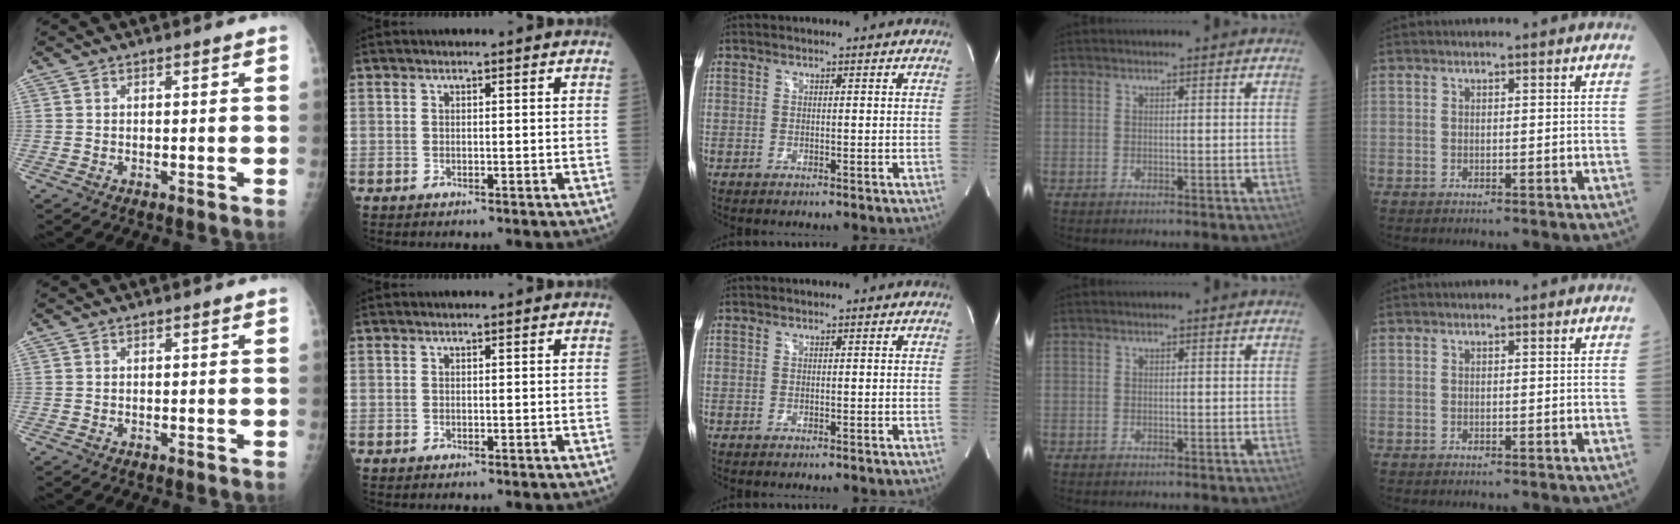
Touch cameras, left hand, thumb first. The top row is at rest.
{}